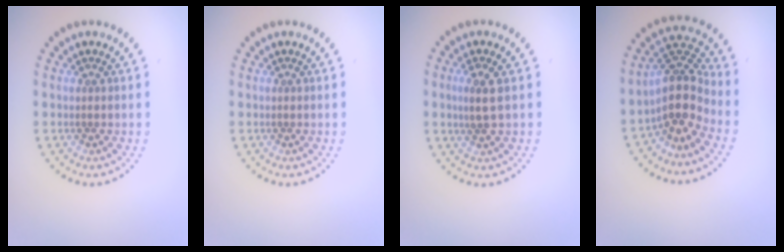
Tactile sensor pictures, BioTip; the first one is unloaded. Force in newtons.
{"total": 0.0}
{"total": 2.0, "press": 1.8, "slide": 0.7}
{"total": 4.3, "press": 3.3, "slide": 2.8}